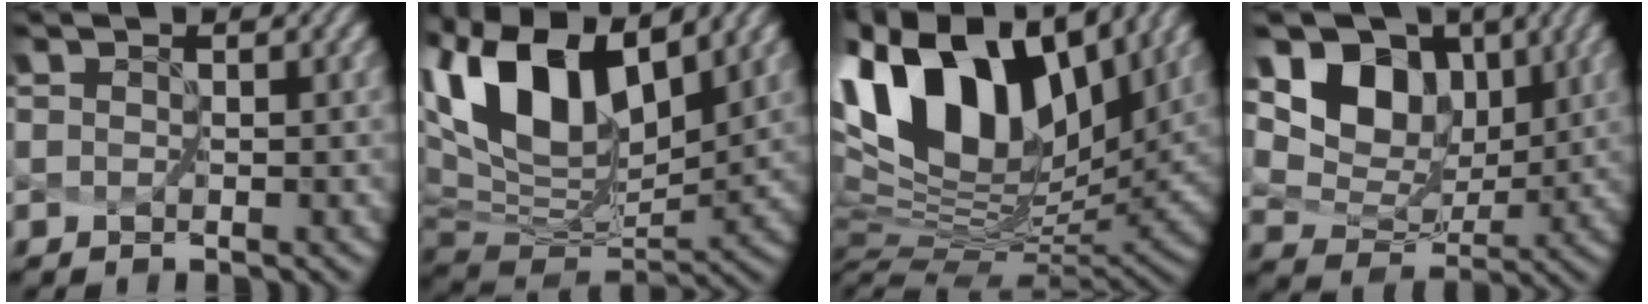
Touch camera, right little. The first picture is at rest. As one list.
[{"total": 12.6, "force": [6.3, 6.1, 9.0], "torque": [-0.188, 0.023, 0.128]}, {"total": 14.6, "force": [6.3, 8.2, 10.3], "torque": [-0.204, 0.033, 0.122]}, {"total": 10.2, "force": [5.0, 6.7, 5.9], "torque": [-0.111, 0.017, 0.085]}]